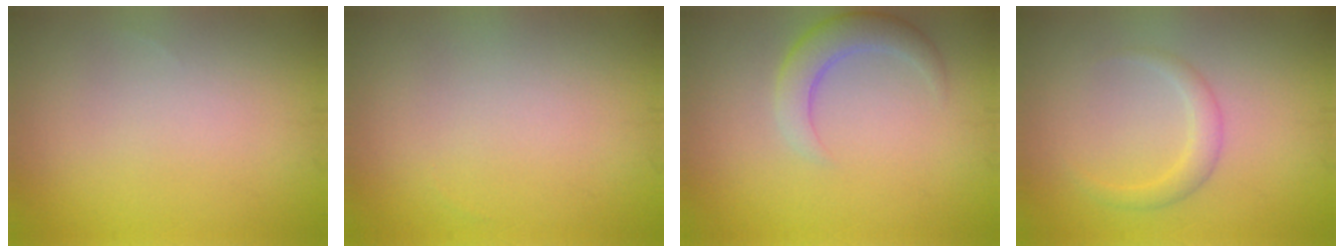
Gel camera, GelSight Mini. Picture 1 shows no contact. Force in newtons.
{"total": 0.0}
{"total": 3.2, "press": 3.2, "slide": 0.5}
{"total": 1.7, "press": 1.7, "slide": 0.0}